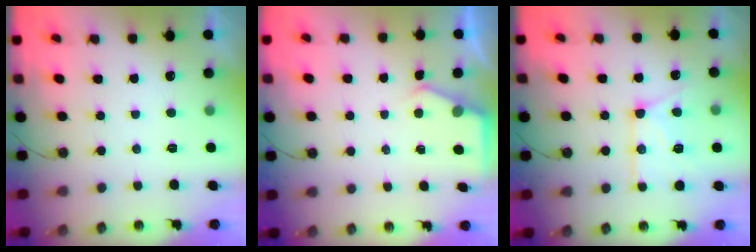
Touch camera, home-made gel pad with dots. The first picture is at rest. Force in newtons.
{"total": 2.9, "press": 2.9, "slide": 0.5}
{"total": 13.1, "press": 13.0, "slide": 1.3}